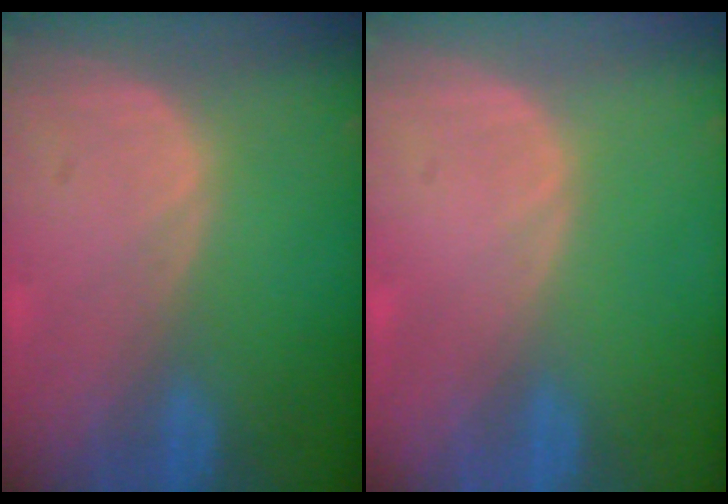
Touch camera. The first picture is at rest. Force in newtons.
{"total": 0.0}